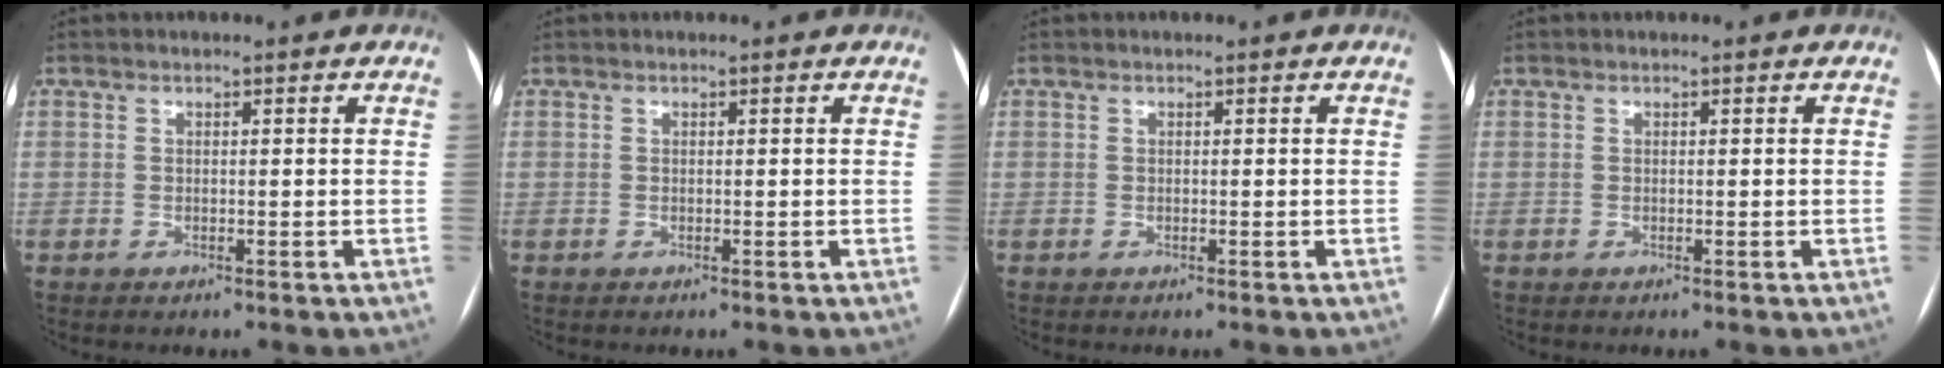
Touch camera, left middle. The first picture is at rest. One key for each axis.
{"total": 0.0}
{"total": 0.0}
{"total": 0.0}